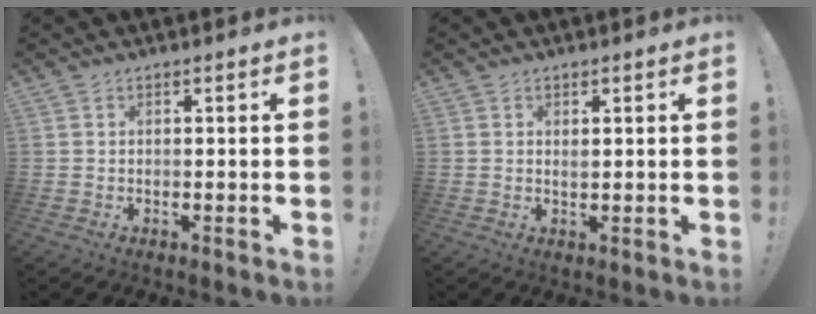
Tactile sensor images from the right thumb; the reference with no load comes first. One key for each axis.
{"total": 1.0, "fx": 0.4, "fy": 0.7, "fz": 0.5, "tx": 0.004, "ty": -0.005, "tz": 0.005}